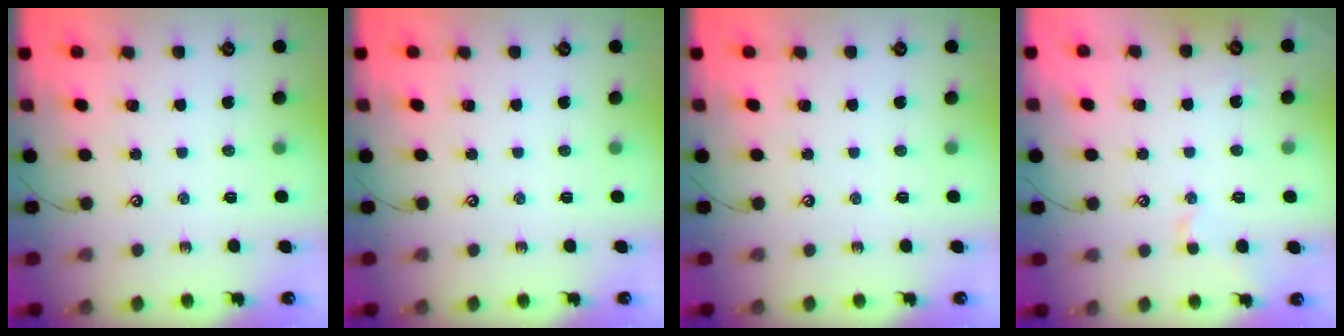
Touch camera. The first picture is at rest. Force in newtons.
{"total": 0.0}
{"total": 0.0}
{"total": 1.0, "press": 0.9, "slide": 0.5}